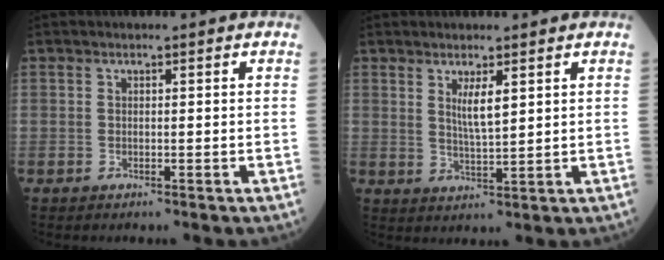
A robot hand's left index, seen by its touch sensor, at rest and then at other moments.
{"total": 3.3, "force": [1.2, 0.2, 3.0], "torque": [-0.061, -0.012, 0.026]}